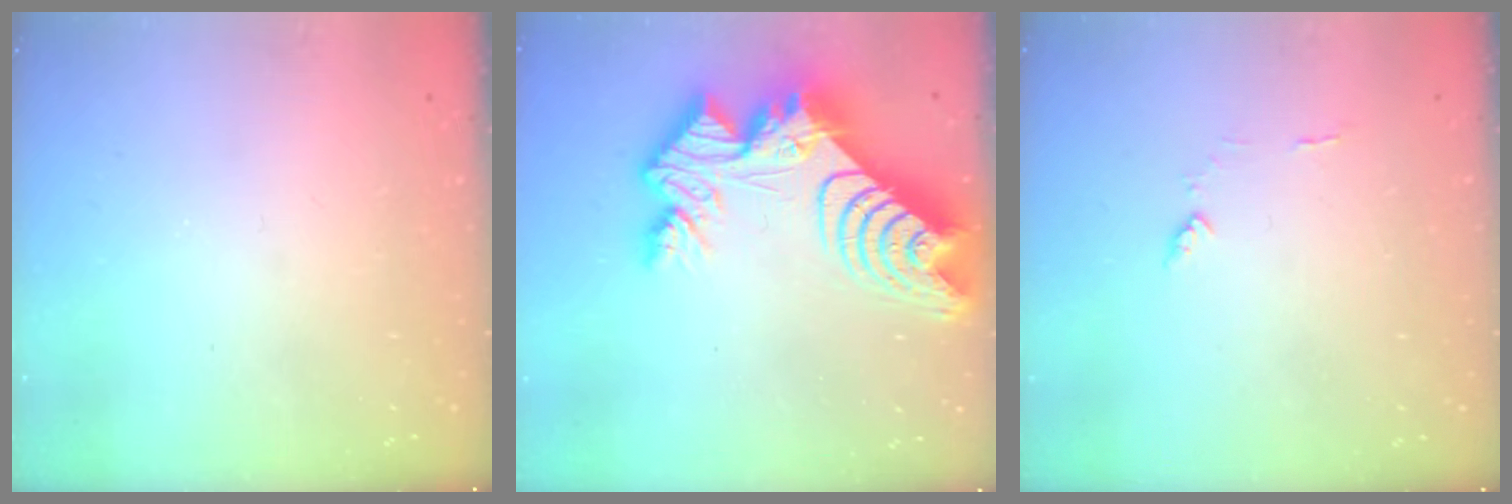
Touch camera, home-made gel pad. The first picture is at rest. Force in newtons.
{"total": 21.2, "press": 21.1, "slide": 2.1}
{"total": 5.7, "press": 5.7, "slide": 0.6}